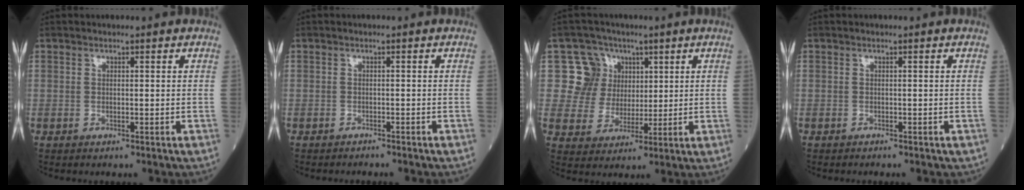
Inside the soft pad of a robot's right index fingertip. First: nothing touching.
{"total": 1.6, "force": [-1.6, 0.2, 0.3], "torque": [-0.006, -0.002, -0.020]}
{"total": 7.5, "force": [2.4, 7.1, -0.1], "torque": [0.009, 0.019, 0.044]}
{"total": 1.9, "force": [-1.6, 0.7, 0.8], "torque": [-0.019, -0.003, -0.014]}